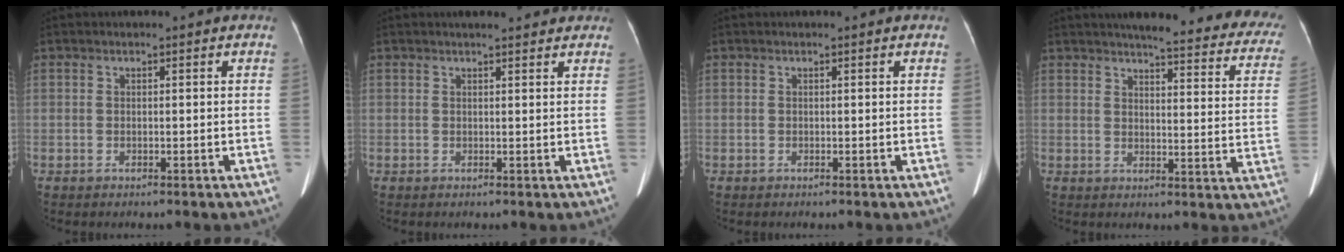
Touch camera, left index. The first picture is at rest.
{"total": 5.2, "force": [4.6, 1.2, 2.2], "torque": [-0.023, 0.018, 0.052]}
{"total": 0.0}
{"total": 23.4, "force": [20.6, 3.6, 10.6], "torque": [-0.112, -0.051, 0.217]}